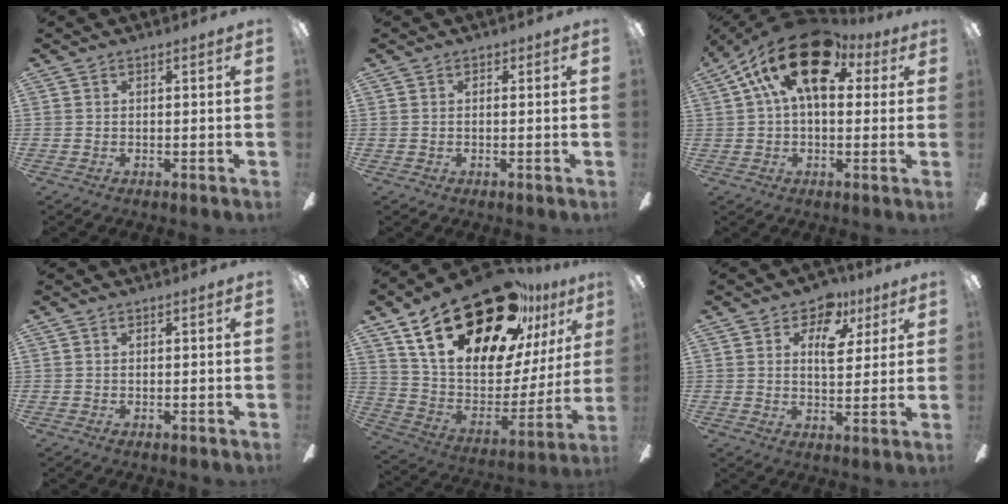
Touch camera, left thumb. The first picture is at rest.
{"total": 0.8, "force": [0.1, 0.8, 0.1], "torque": [-0.002, 0.006, -0.001]}
{"total": 19.0, "force": [7.8, 9.9, 14.2], "torque": [-0.247, -0.022, 0.128]}
{"total": 0.0}
{"total": 30.9, "force": [20.7, 13.8, 18.3], "torque": [-0.317, -0.126, 0.375]}
{"total": 9.7, "force": [4.7, 5.9, 6.1], "torque": [-0.078, -0.010, 0.078]}